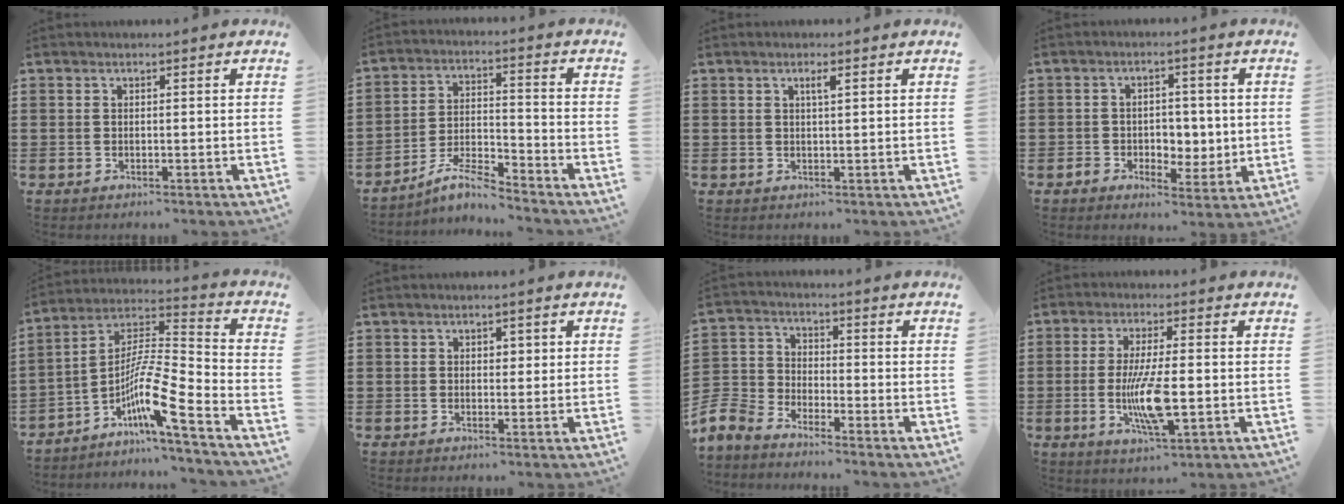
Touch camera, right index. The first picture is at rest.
{"total": 5.9, "force": [-5.3, 0.7, 2.5], "torque": [-0.055, -0.001, -0.105]}
{"total": 1.3, "force": [0.6, 0.1, 1.2], "torque": [-0.022, 0.003, 0.009]}
{"total": 4.3, "force": [-0.3, 3.7, 2.1], "torque": [-0.047, 0.008, -0.011]}
{"total": 10.6, "force": [-5.9, 1.1, 8.7], "torque": [-0.175, -0.023, -0.118]}
{"total": 1.2, "force": [0.4, 0.9, 0.6], "torque": [-0.006, 0.003, 0.005]}
{"total": 6.1, "force": [-5.9, 1.3, 0.9], "torque": [-0.050, -0.003, -0.128]}
{"total": 9.1, "force": [-1.4, 2.3, 8.7], "torque": [-0.179, -0.015, -0.029]}